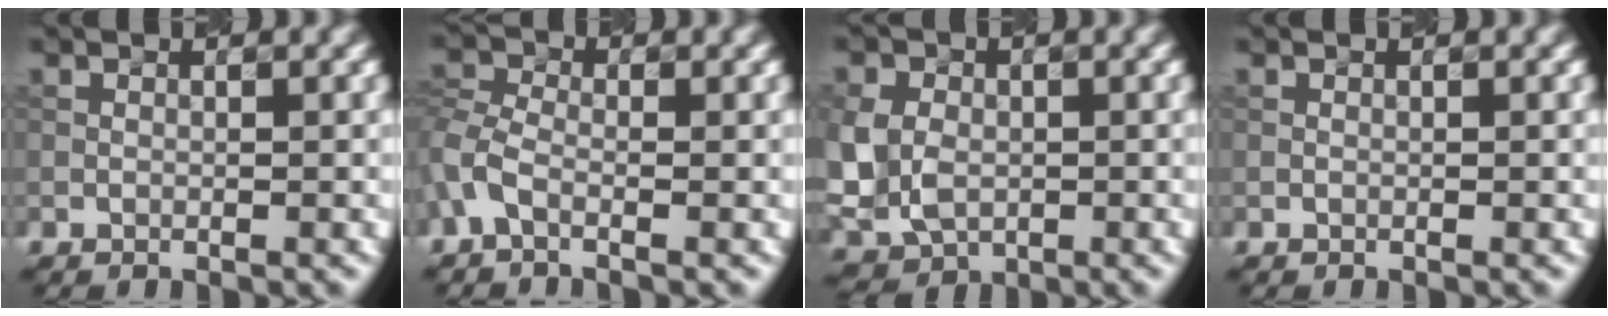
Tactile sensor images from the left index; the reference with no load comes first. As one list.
[{"total": 2.4, "force": [-1.2, 1.5, 1.5], "torque": [-0.044, 0.006, -0.038]}, {"total": 6.7, "force": [-0.2, 5.4, 3.9], "torque": [-0.092, 0.008, -0.009]}, {"total": 0.0}]